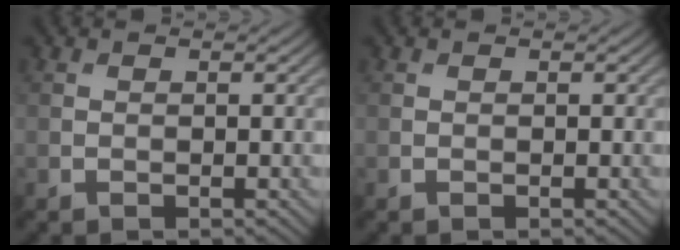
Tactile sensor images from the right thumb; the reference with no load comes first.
{"total": 0.0}